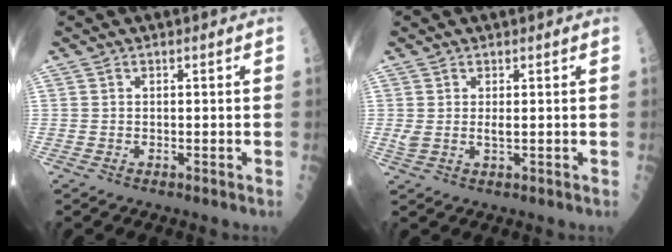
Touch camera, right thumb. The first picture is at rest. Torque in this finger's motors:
{"motor_torque": [0.01, 0.01, 0.16, -0.04, 0.00]}